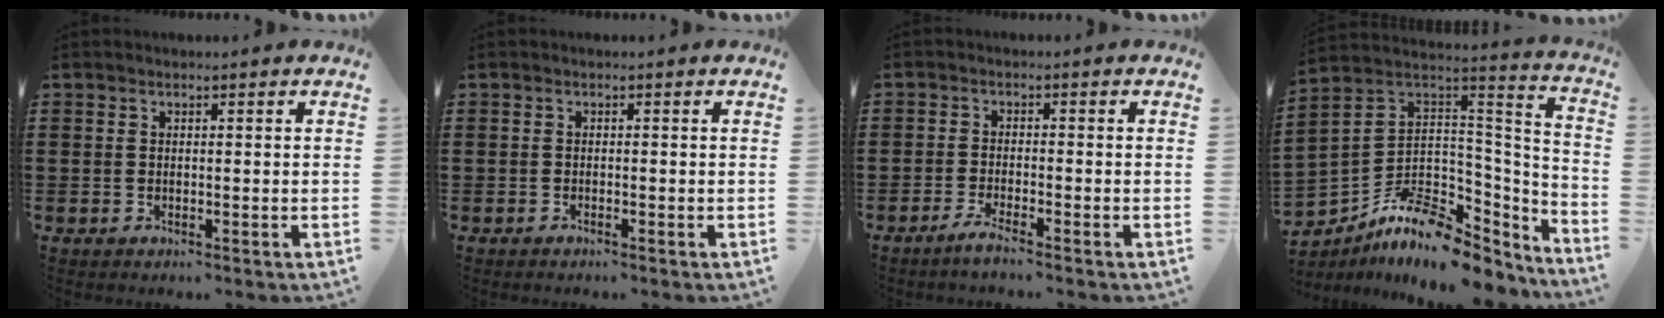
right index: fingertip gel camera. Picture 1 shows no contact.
{"total": 0.5, "force": [-0.5, 0.1, 0.0], "torque": [-0.002, -0.001, -0.011]}
{"total": 2.2, "force": [-1.8, -0.1, 1.2], "torque": [-0.027, -0.001, -0.036]}
{"total": 10.0, "force": [-6.7, 5.1, 5.4], "torque": [-0.119, 0.006, -0.124]}